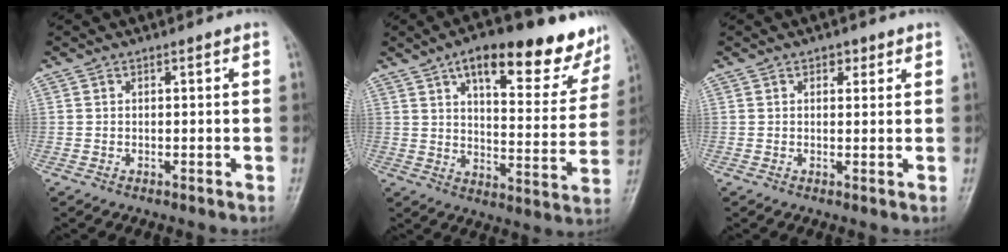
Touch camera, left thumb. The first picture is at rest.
{"total": 20.9, "force": [13.2, 7.2, 14.4], "torque": [-0.156, -0.043, 0.184]}
{"total": 2.0, "force": [1.2, 1.2, 1.0], "torque": [0.000, -0.004, 0.014]}